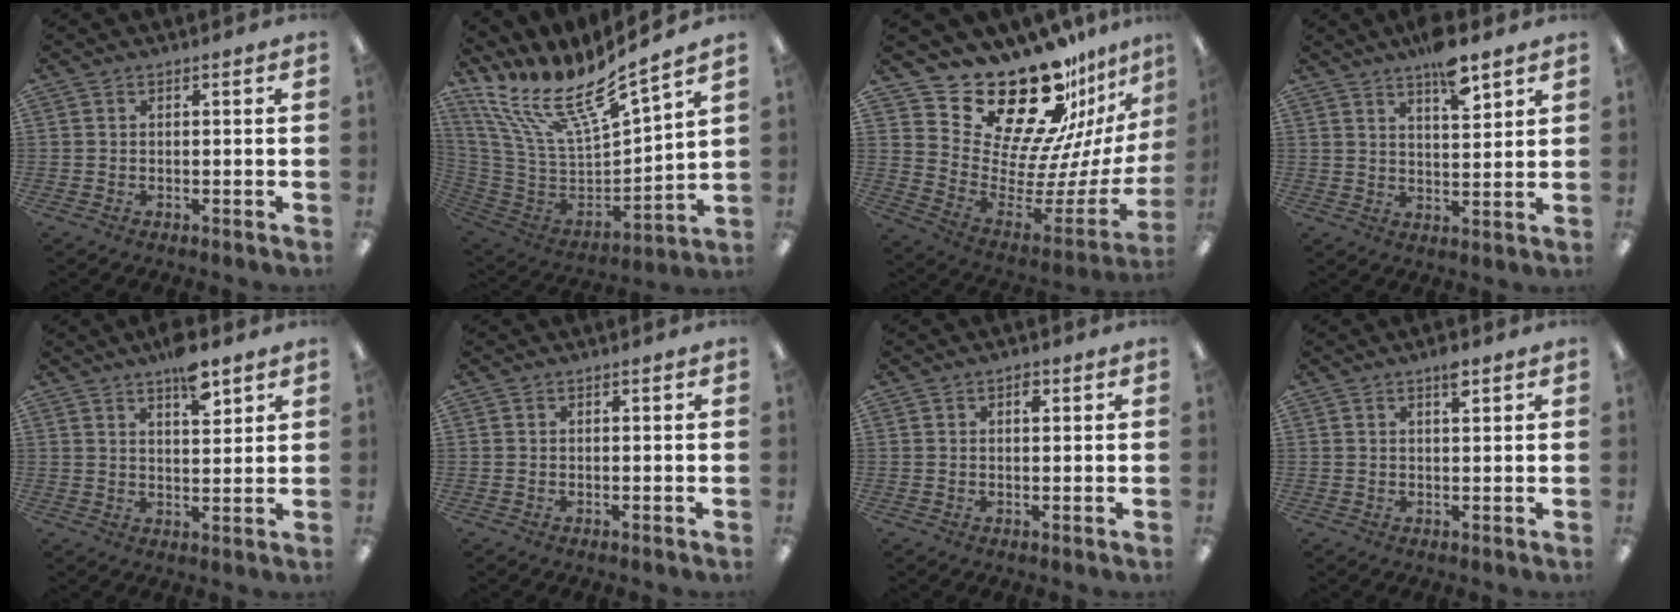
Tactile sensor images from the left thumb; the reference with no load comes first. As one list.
[{"total": 18.2, "force": [13.8, 4.8, 10.9], "torque": [-0.221, -0.106, 0.235]}, {"total": 26.1, "force": [20.6, 10.9, 11.8], "torque": [-0.185, -0.158, 0.377]}, {"total": 8.1, "force": [6.2, 2.3, 4.6], "torque": [-0.065, -0.038, 0.104]}, {"total": 7.5, "force": [5.5, 2.8, 4.3], "torque": [-0.050, -0.035, 0.090]}, {"total": 0.0}, {"total": 2.0, "force": [1.1, 1.1, 1.2], "torque": [-0.009, -0.003, 0.016]}, {"total": 3.0, "force": [2.0, 1.0, 2.0], "torque": [-0.029, -0.005, 0.031]}]